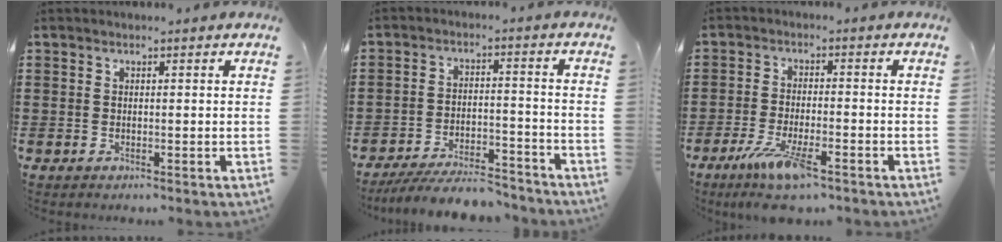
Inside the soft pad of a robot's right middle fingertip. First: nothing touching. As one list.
[{"total": 7.0, "force": [-6.4, 0.9, 2.5], "torque": [-0.045, 0.004, -0.123]}, {"total": 7.8, "force": [-4.7, 1.7, 6.0], "torque": [-0.125, -0.016, -0.083]}]